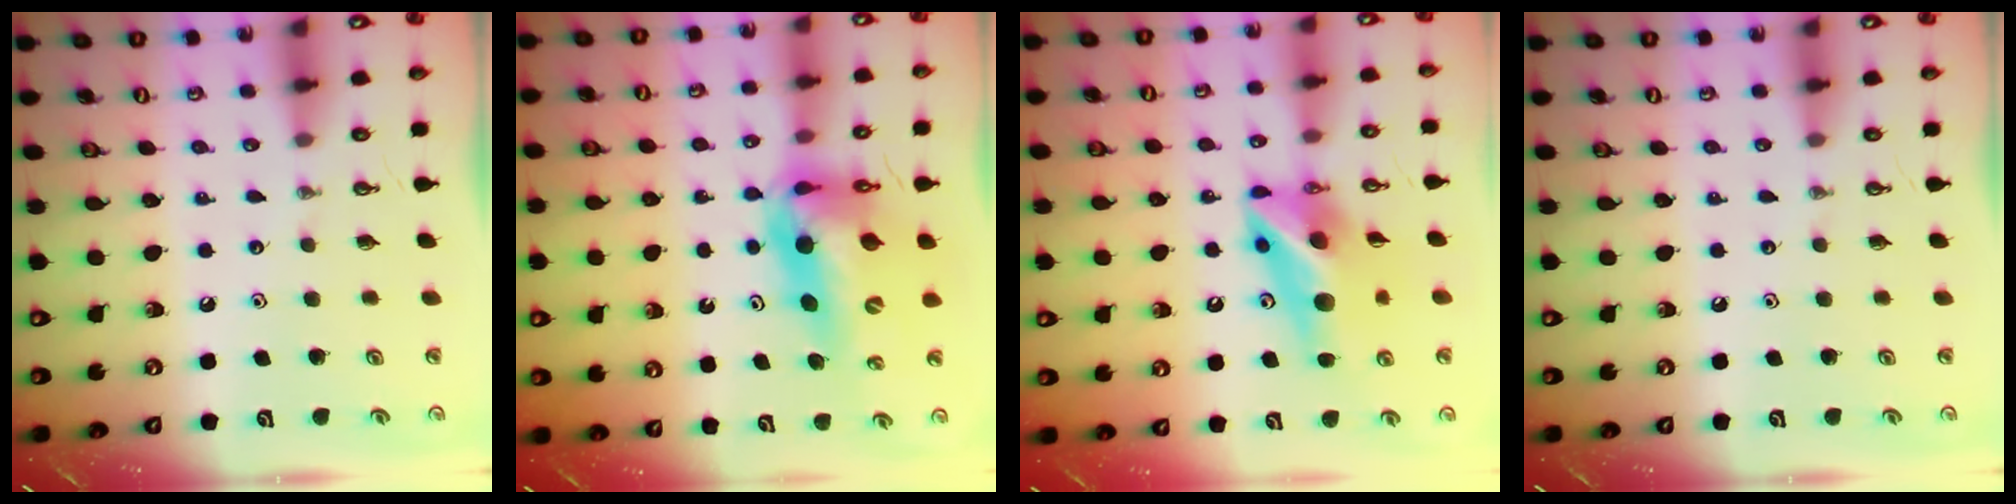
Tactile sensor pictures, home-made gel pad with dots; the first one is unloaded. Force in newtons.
{"total": 15.5, "press": 15.0, "slide": 4.0}
{"total": 12.5, "press": 12.3, "slide": 1.9}
{"total": 0.0}